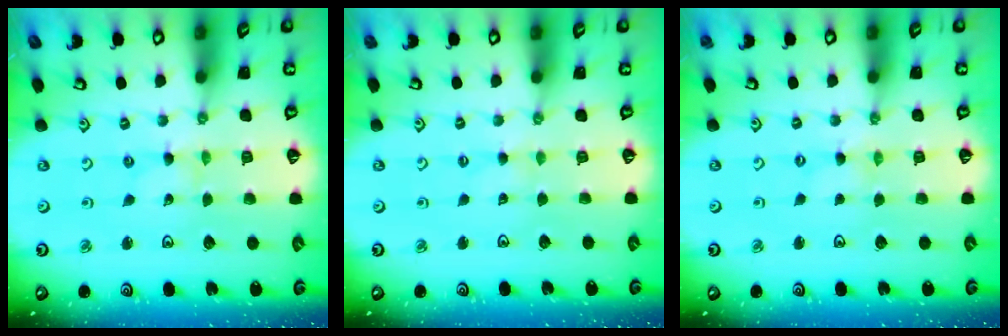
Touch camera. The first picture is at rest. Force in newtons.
{"total": 0.0}
{"total": 0.0}